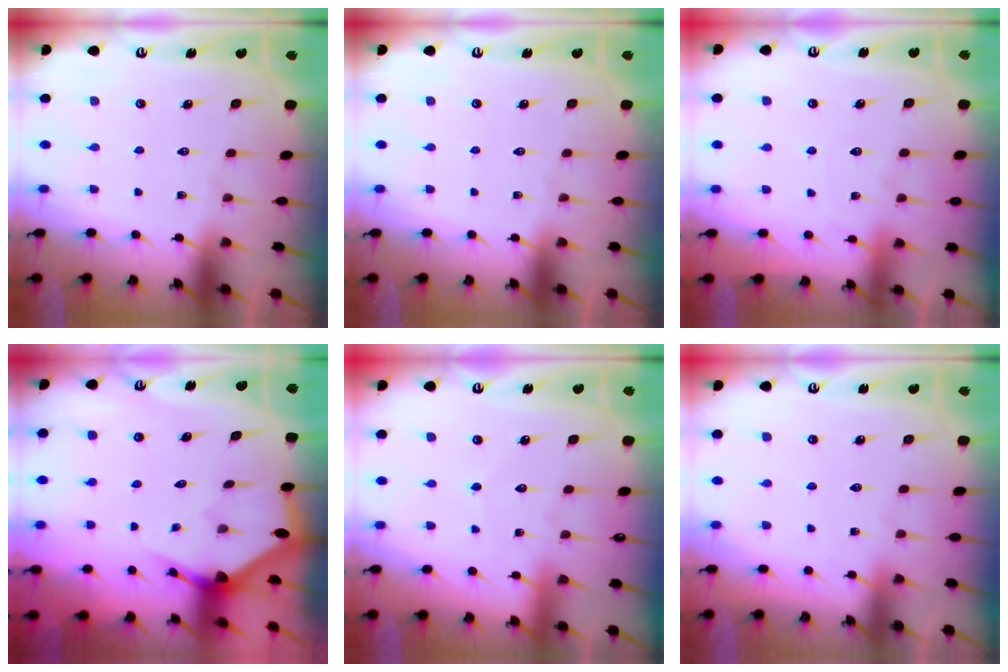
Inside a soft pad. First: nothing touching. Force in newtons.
{"total": 0.0}
{"total": 4.8, "press": 4.7, "slide": 0.6}
{"total": 2.8, "press": 2.8, "slide": 0.2}
{"total": 2.8, "press": 2.7, "slide": 0.4}
{"total": 3.0, "press": 3.0, "slide": 0.4}